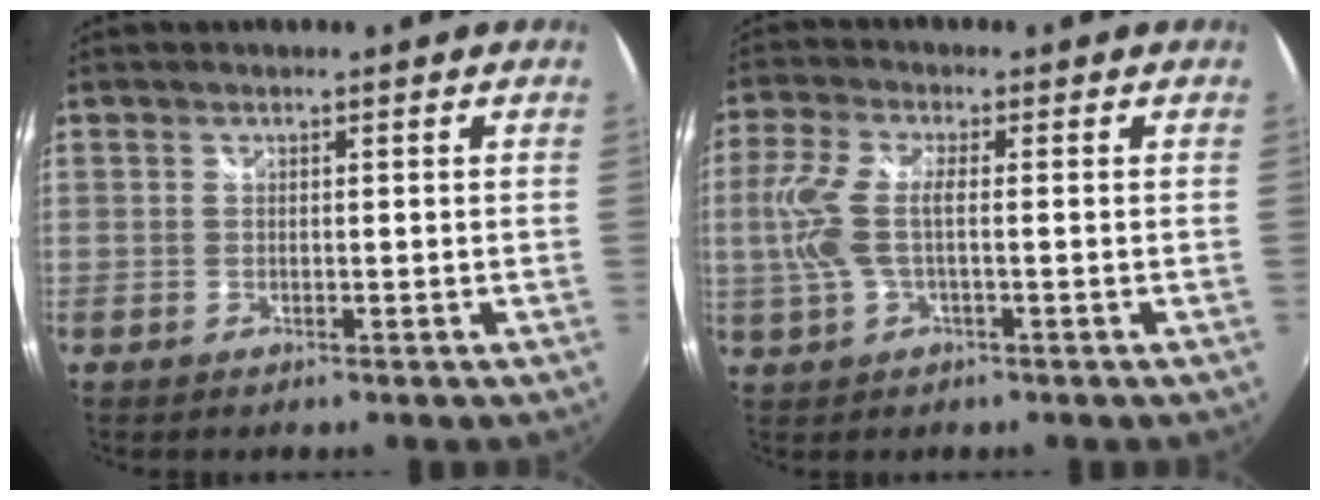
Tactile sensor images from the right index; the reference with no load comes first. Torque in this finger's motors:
{"motor_torque": [0.24, -0.01, 0.19, 0.09]}